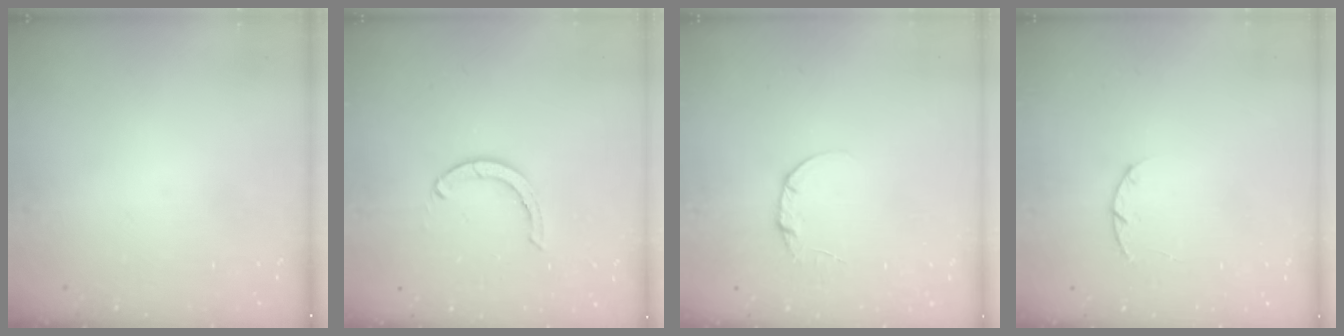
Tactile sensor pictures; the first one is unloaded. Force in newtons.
{"total": 2.9, "press": 2.9, "slide": 0.1}
{"total": 4.0, "press": 4.0, "slide": 0.4}
{"total": 2.9, "press": 2.9, "slide": 0.5}